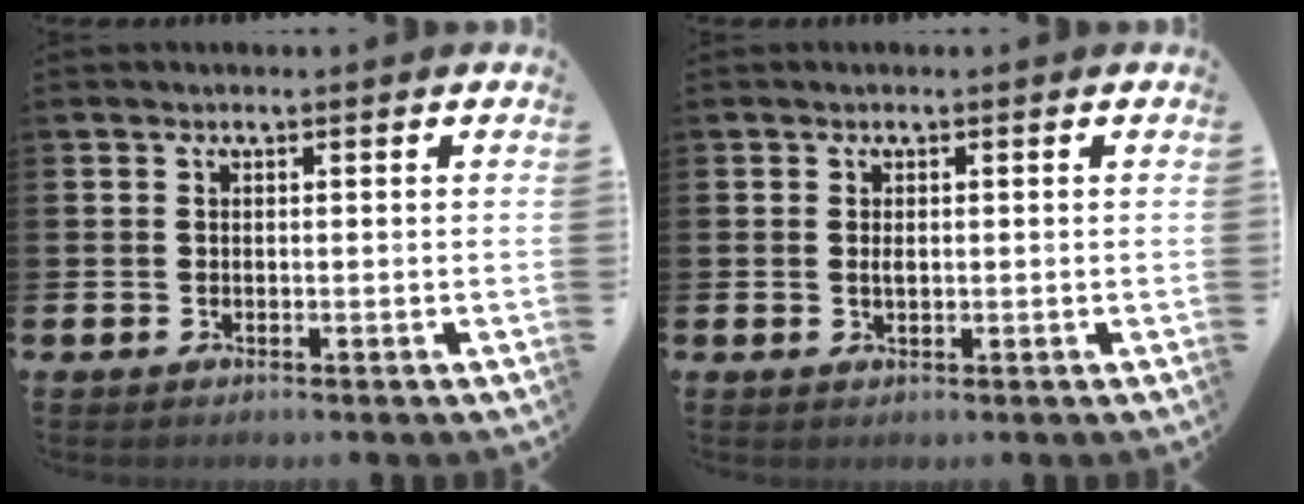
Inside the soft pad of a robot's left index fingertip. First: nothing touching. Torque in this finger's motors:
{"motor_torque": [0.32, -0.01, 0.03, 0.05]}